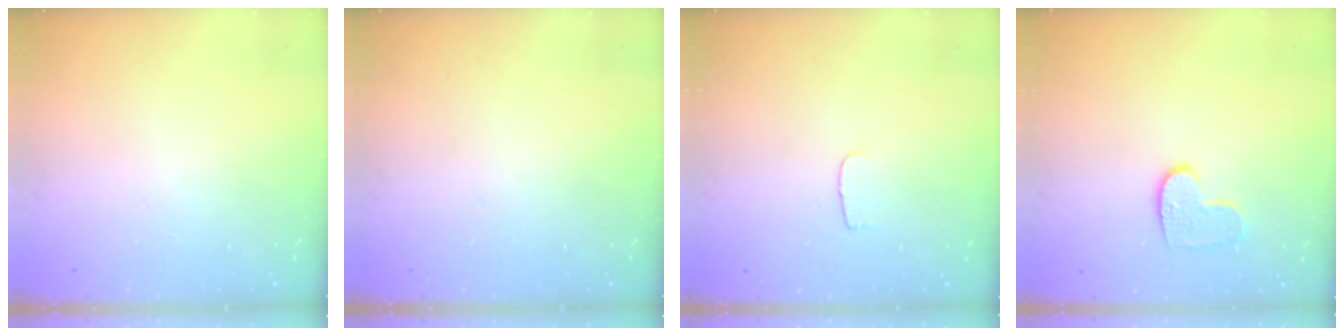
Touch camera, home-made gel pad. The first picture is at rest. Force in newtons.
{"total": 0.0}
{"total": 3.2, "press": 3.2, "slide": 0.3}
{"total": 8.0, "press": 8.0, "slide": 0.3}